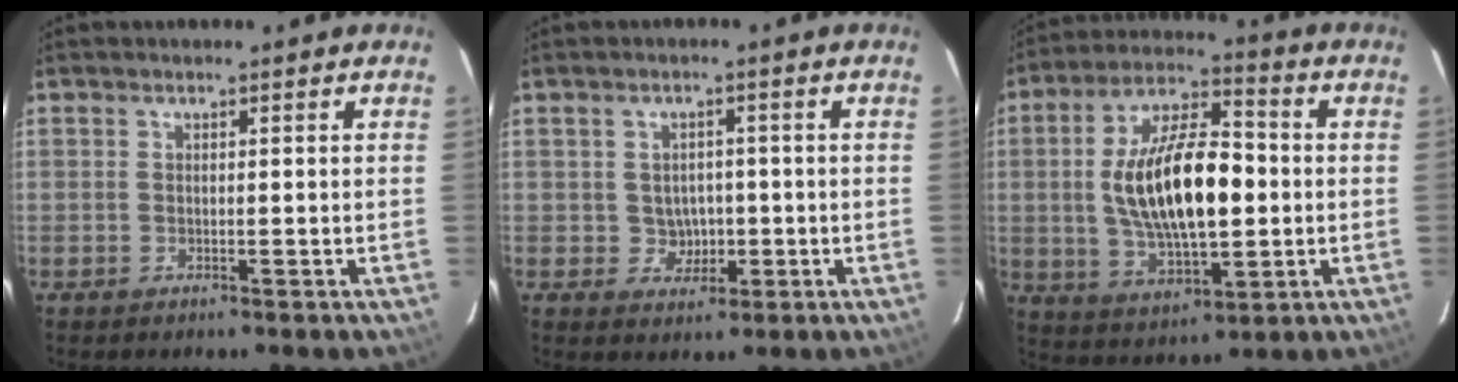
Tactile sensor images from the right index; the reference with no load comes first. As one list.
[{"total": 3.9, "force": [-0.4, 3.7, 1.0], "torque": [-0.020, 0.011, 0.007]}, {"total": 18.6, "force": [-0.1, 8.1, 16.8], "torque": [-0.309, 0.009, 0.006]}]